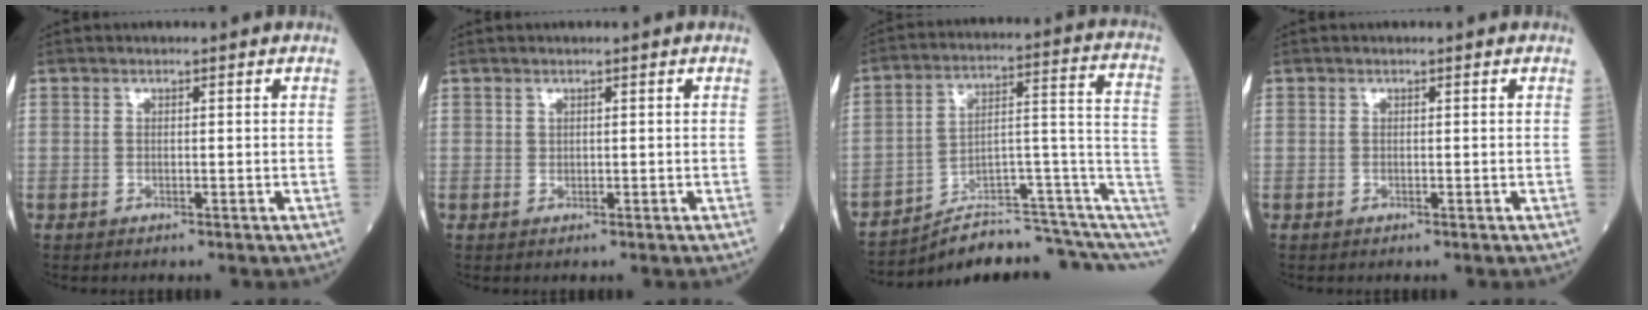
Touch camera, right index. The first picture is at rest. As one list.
[{"total": 0.0}, {"total": 14.3, "force": [-10.6, 3.5, 8.9], "torque": [-0.093, 0.090, -0.153]}, {"total": 0.0}]